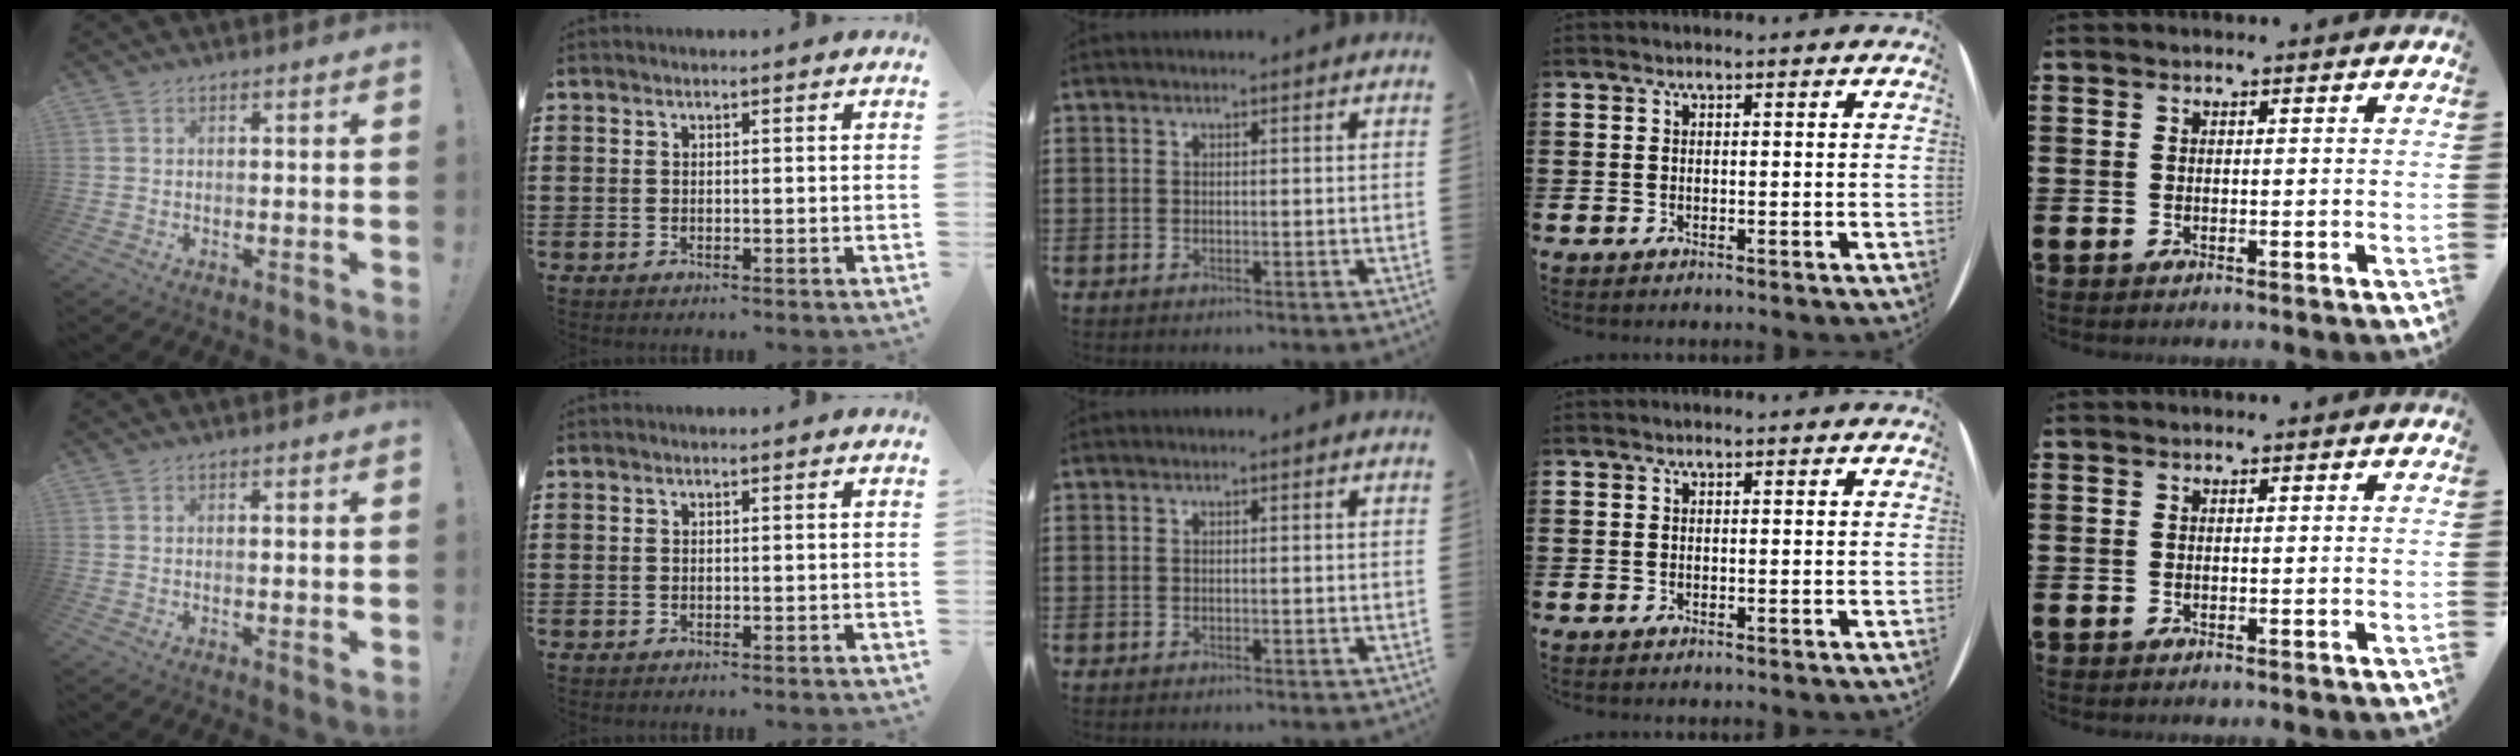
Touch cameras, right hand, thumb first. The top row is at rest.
{"thumb": {"total": 1.6, "force": [0.2, 0.1, 1.6], "torque": [-0.016, -0.005, 0.001]}, "index": {"total": 0.5, "force": [-0.5, 0.1, 0.0], "torque": [-0.001, -0.001, -0.011]}}